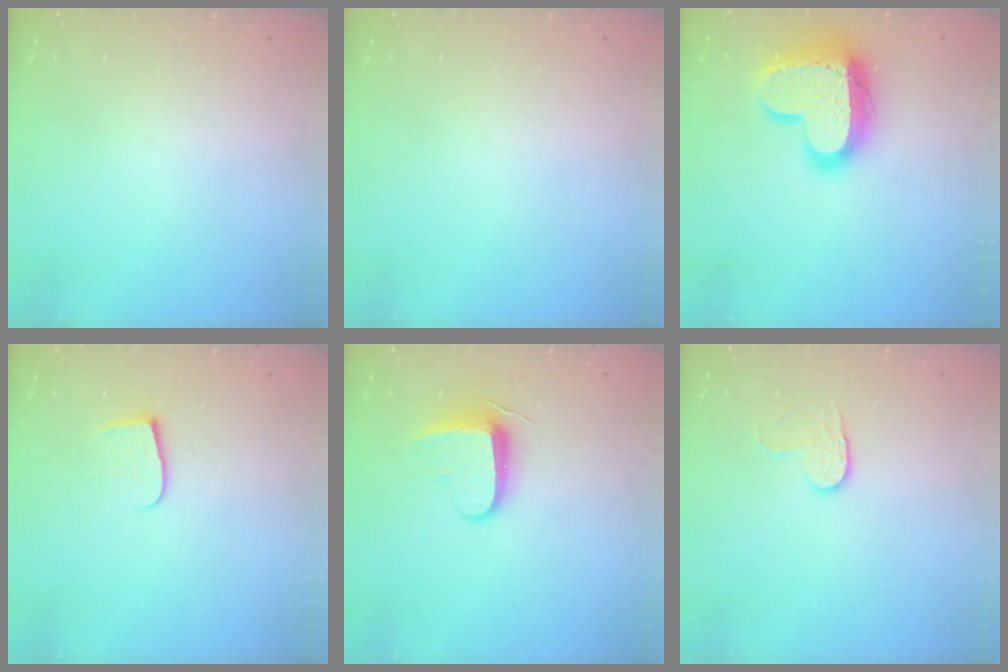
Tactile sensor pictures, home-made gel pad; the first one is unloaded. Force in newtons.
{"total": 0.0}
{"total": 17.4, "press": 17.3, "slide": 1.5}
{"total": 6.2, "press": 6.2, "slide": 0.6}
{"total": 8.7, "press": 8.6, "slide": 0.9}
{"total": 4.3, "press": 4.3, "slide": 0.4}